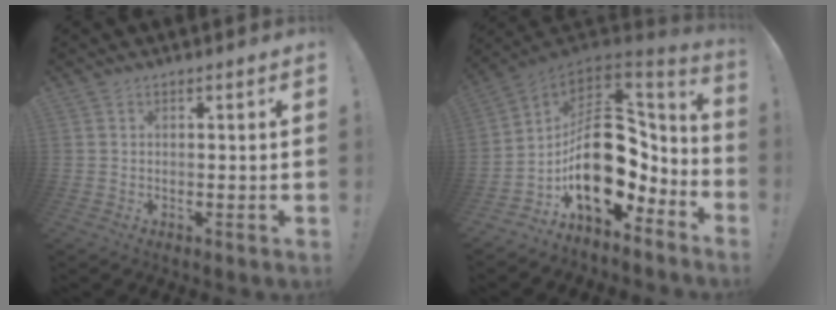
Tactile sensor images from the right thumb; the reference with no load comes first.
{"total": 24.7, "force": [-1.4, 16.2, 18.6], "torque": [-0.299, 0.004, 0.006]}